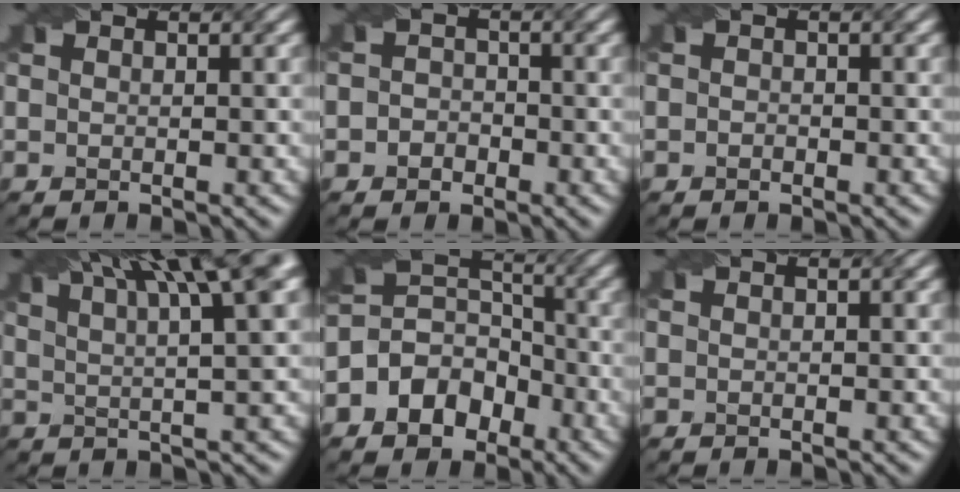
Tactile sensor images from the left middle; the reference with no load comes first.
{"total": 1.7, "force": [-0.6, 1.5, 0.5], "torque": [0.005, -0.002, -0.017]}
{"total": 0.6, "force": [-0.3, 0.5, 0.3], "torque": [-0.006, -0.004, -0.007]}
{"total": 12.9, "force": [7.6, 3.4, 9.9], "torque": [-0.115, 0.041, 0.092]}
{"total": 6.1, "force": [-3.0, 4.6, 2.5], "torque": [-0.032, 0.010, -0.064]}
{"total": 0.0}